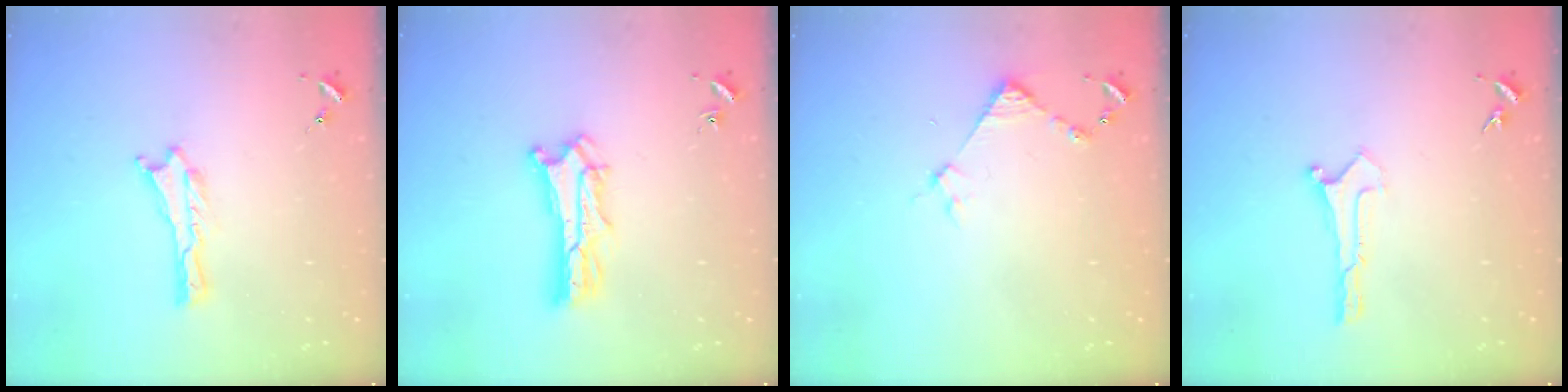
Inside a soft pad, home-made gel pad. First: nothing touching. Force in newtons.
{"total": 4.6, "press": 4.6, "slide": 0.4}
{"total": 3.5, "press": 3.5, "slide": 0.3}
{"total": 0.0}